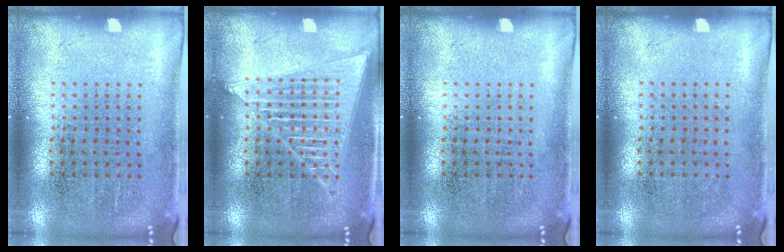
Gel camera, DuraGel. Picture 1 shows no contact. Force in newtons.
{"total": 3.1, "press": 3.1, "slide": 0.4}
{"total": 0.0}
{"total": 0.0}